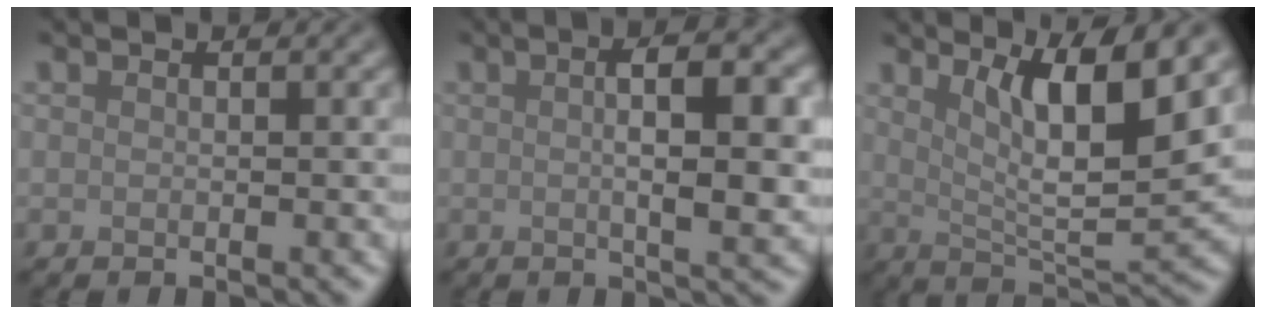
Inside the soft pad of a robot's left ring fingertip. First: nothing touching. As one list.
[{"total": 6.2, "force": [0.5, 1.6, 6.0], "torque": [-0.083, 0.001, 0.008]}, {"total": 7.3, "force": [2.9, 1.5, 6.6], "torque": [-0.110, -0.015, 0.055]}]